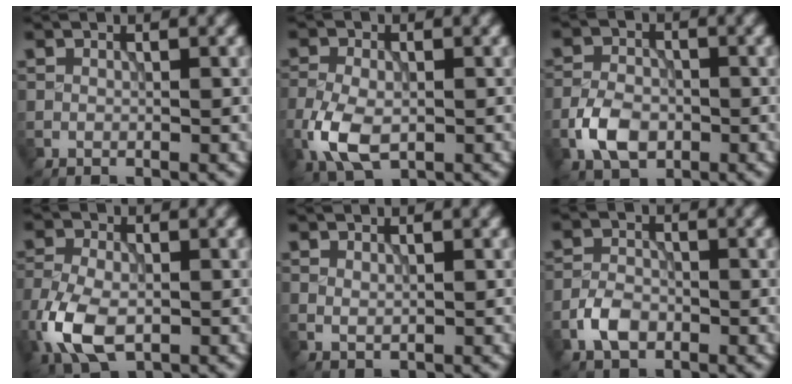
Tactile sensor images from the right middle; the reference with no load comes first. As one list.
[{"total": 5.3, "force": [-1.7, 3.0, 3.9], "torque": [-0.090, -0.009, -0.034]}, {"total": 4.3, "force": [-1.7, 2.8, 2.7], "torque": [-0.056, 0.000, -0.037]}, {"total": 6.3, "force": [-2.3, 3.5, 4.7], "torque": [-0.111, -0.012, -0.049]}, {"total": 0.7, "force": [0.4, 0.3, 0.5], "torque": [-0.012, -0.001, 0.011]}, {"total": 3.0, "force": [-1.4, 1.9, 1.8], "torque": [-0.034, 0.002, -0.033]}]